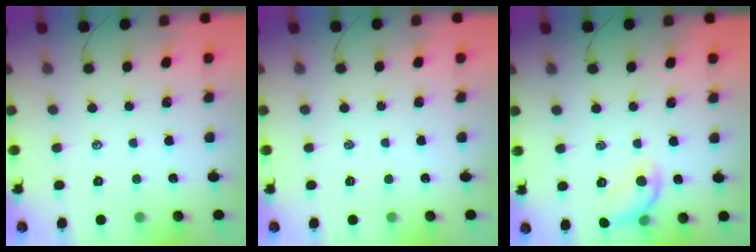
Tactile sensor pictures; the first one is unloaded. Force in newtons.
{"total": 0.0}
{"total": 10.1, "press": 10.1, "slide": 0.4}